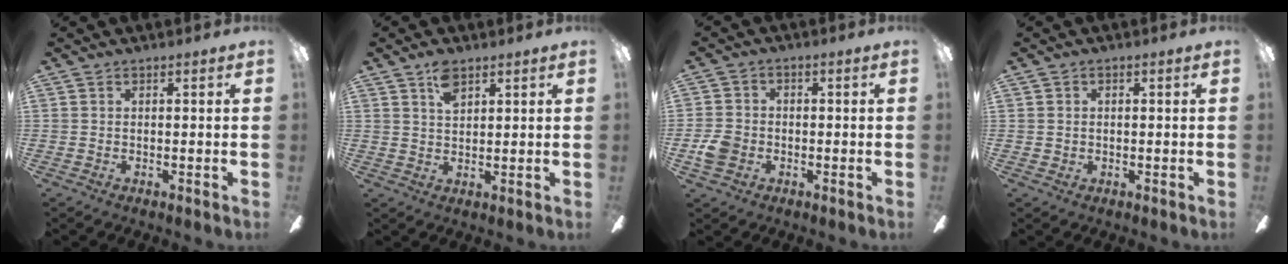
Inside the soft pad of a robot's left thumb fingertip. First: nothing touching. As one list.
[{"total": 4.8, "force": [3.0, 2.4, 2.9], "torque": [-0.049, -0.002, 0.051]}, {"total": 5.4, "force": [-1.9, 4.3, 2.6], "torque": [-0.044, 0.011, -0.035]}, {"total": 0.7, "force": [0.1, 0.7, -0.1], "torque": [0.001, 0.004, 0.000]}]